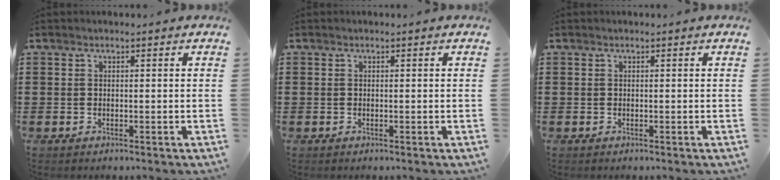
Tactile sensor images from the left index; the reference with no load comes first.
{"total": 0.0}
{"total": 0.0}